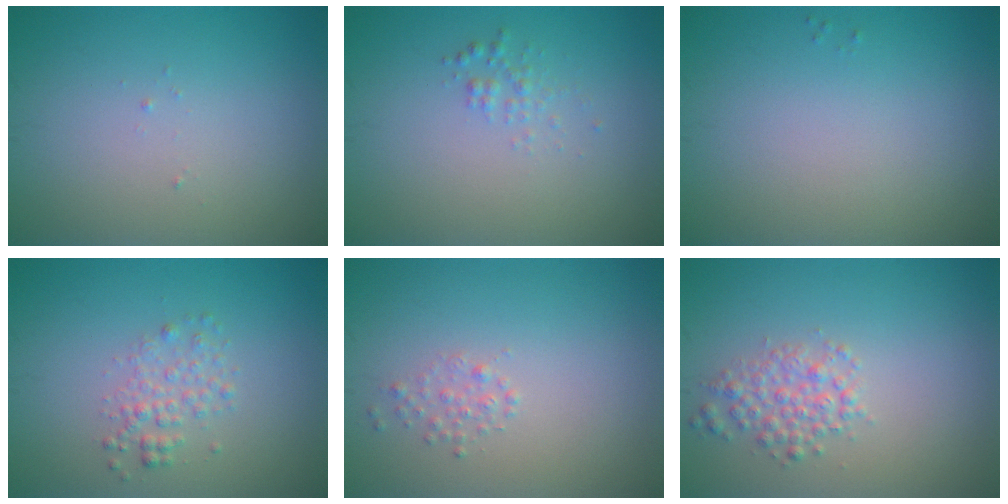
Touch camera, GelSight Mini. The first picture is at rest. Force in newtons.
{"total": 1.0, "press": 1.0, "slide": 0.0}
{"total": 0.0}
{"total": 1.9, "press": 1.9, "slide": 0.1}
{"total": 1.0, "press": 1.0, "slide": 0.1}
{"total": 2.4, "press": 2.4, "slide": 0.1}